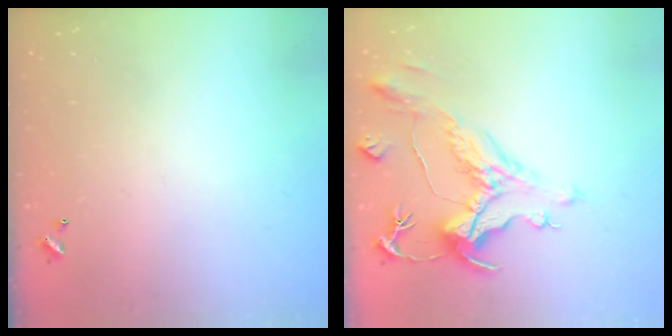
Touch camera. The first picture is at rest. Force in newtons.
{"total": 1.9, "press": 0.8, "slide": 1.7}